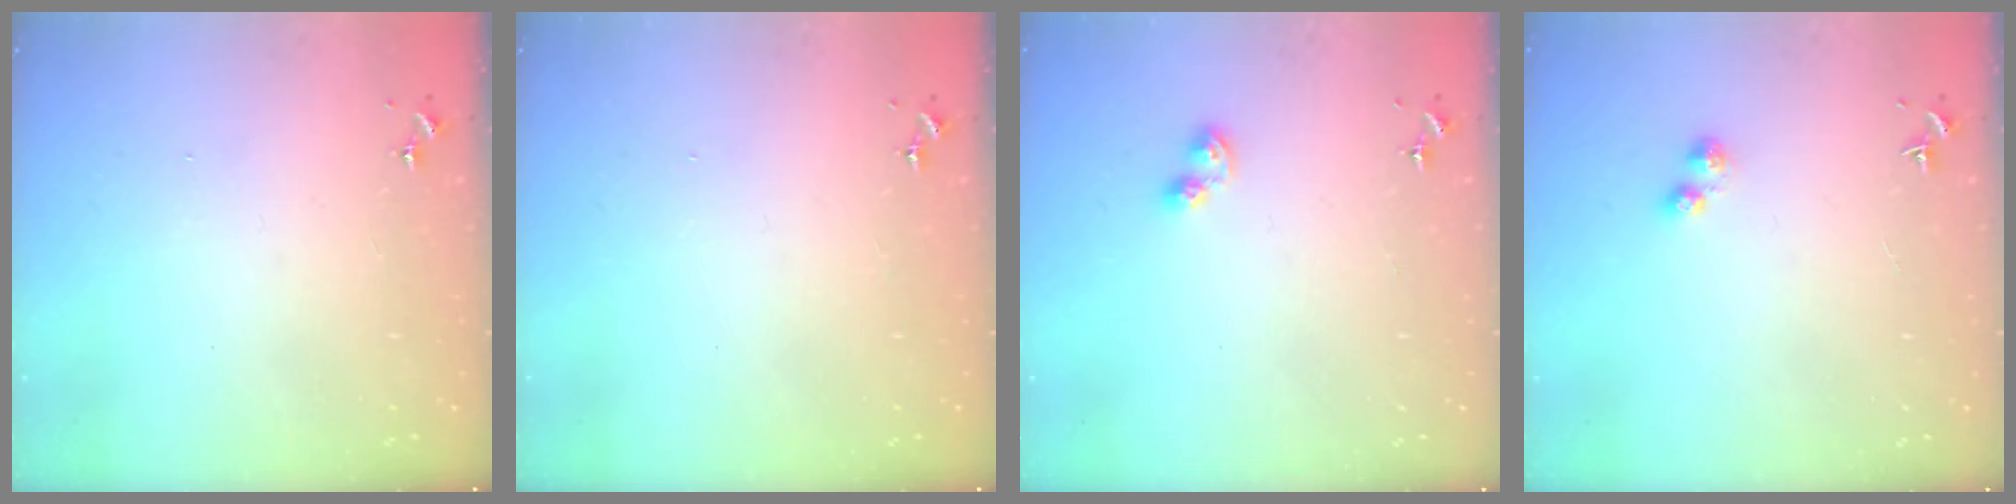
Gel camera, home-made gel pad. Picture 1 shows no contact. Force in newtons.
{"total": 0.0}
{"total": 4.8, "press": 4.8, "slide": 0.5}
{"total": 3.9, "press": 3.9, "slide": 0.5}